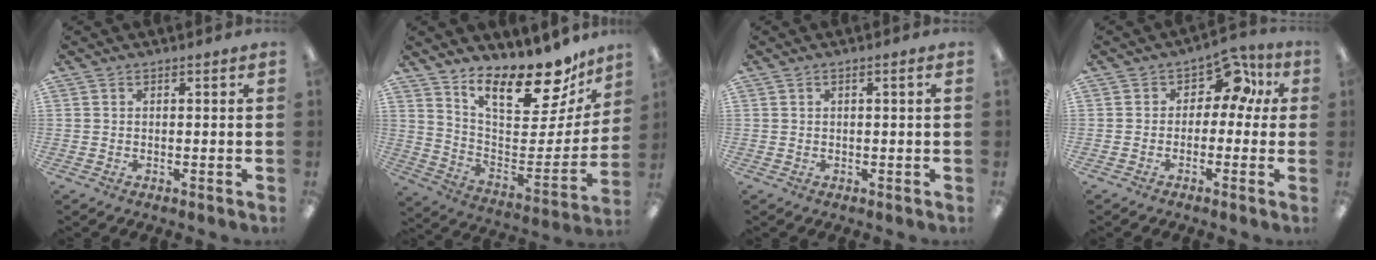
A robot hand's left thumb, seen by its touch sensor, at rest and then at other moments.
{"total": 19.6, "force": [15.1, 7.1, 10.3], "torque": [-0.138, -0.121, 0.255]}
{"total": 1.4, "force": [0.2, 0.1, 1.4], "torque": [-0.024, -0.001, 0.004]}
{"total": 8.0, "force": [3.0, 5.3, 5.2], "torque": [-0.078, -0.005, 0.050]}